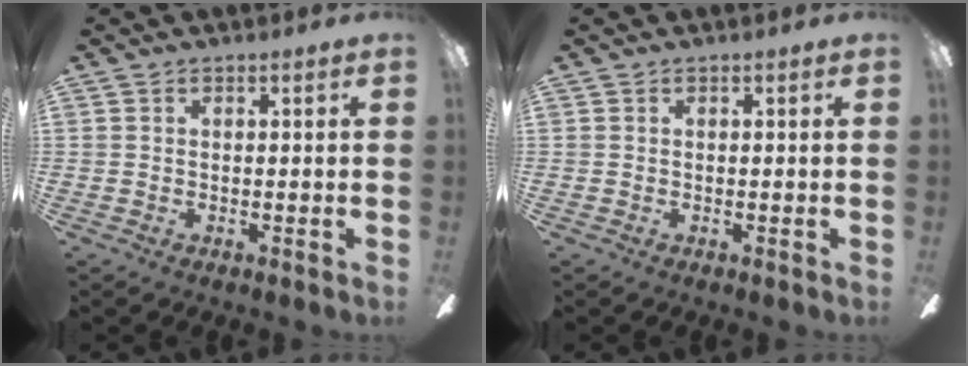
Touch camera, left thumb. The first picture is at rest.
{"total": 0.0}